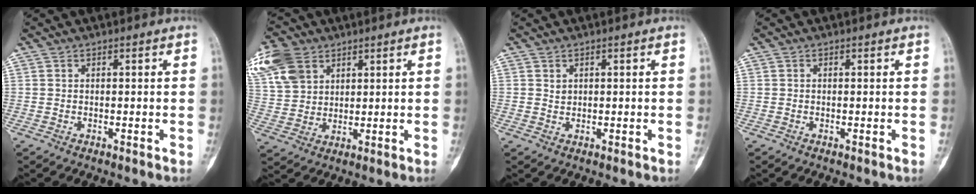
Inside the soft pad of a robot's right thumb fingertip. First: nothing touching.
{"total": 9.8, "force": [5.0, 7.2, 4.5], "torque": [-0.089, -0.002, 0.101]}
{"total": 1.3, "force": [0.5, 1.1, -0.2], "torque": [0.011, -0.001, 0.008]}
{"total": 0.0}